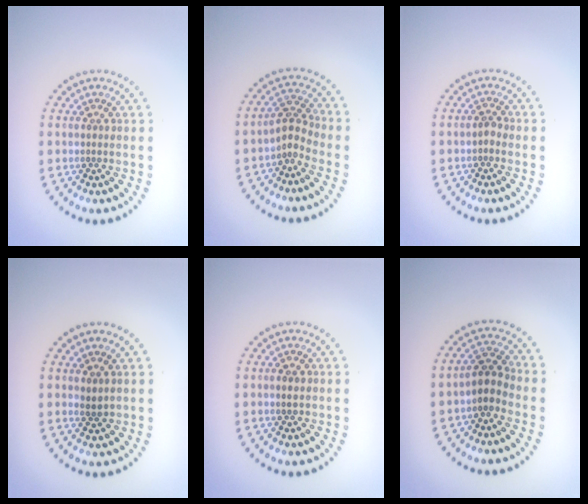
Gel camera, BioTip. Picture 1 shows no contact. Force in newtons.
{"total": 2.3, "press": 1.6, "slide": 1.7}
{"total": 0.9, "press": 0.7, "slide": 0.6}
{"total": 0.8, "press": 0.7, "slide": 0.3}
{"total": 0.9, "press": 0.9, "slide": 0.2}
{"total": 2.3, "press": 1.9, "slide": 1.3}